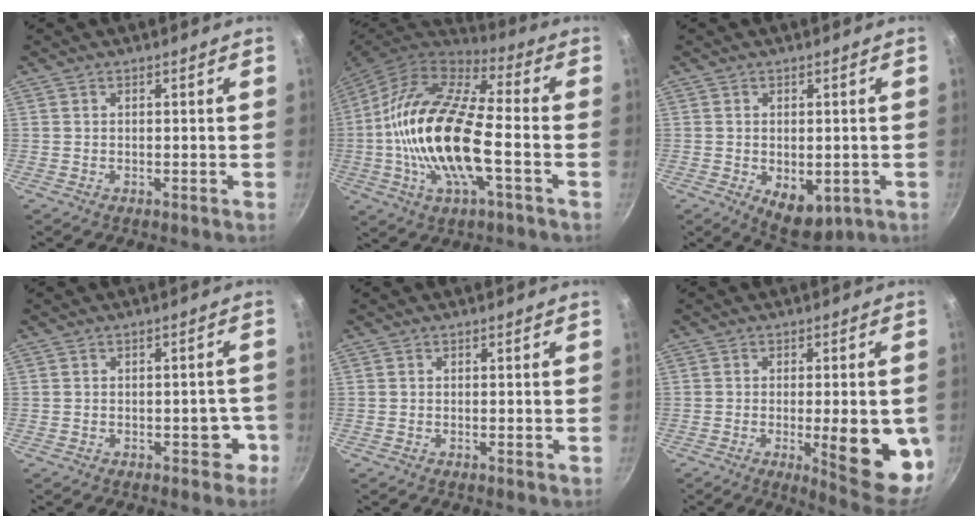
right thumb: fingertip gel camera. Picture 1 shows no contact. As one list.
[{"total": 21.6, "force": [-3.1, 8.5, 19.6], "torque": [-0.376, 0.026, -0.078]}, {"total": 7.6, "force": [-1.7, 4.7, 5.7], "torque": [-0.063, -0.009, -0.010]}, {"total": 4.1, "force": [-1.6, 2.6, 2.7], "torque": [0.003, 0.022, -0.020]}, {"total": 0.6, "force": [0.0, 0.3, 0.6], "torque": [-0.008, -0.001, -0.002]}, {"total": 14.7, "force": [-2.7, 4.4, 13.7], "torque": [-0.150, -0.005, -0.028]}]